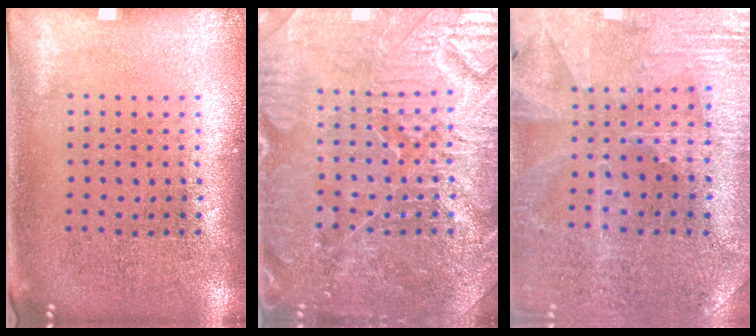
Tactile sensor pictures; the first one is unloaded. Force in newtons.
{"total": 4.8, "press": 4.8, "slide": 0.6}
{"total": 1.4, "press": 1.3, "slide": 0.4}